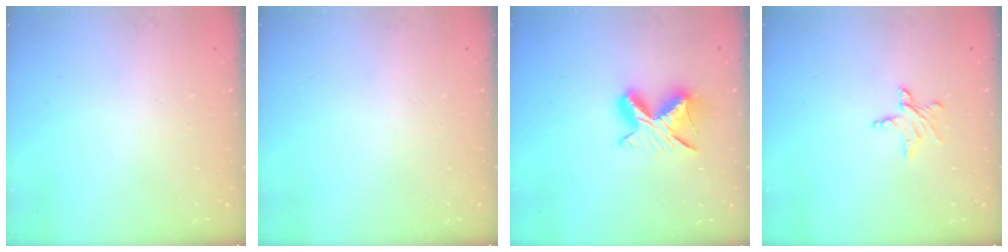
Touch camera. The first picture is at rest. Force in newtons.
{"total": 0.0}
{"total": 9.2, "press": 9.1, "slide": 1.0}
{"total": 5.9, "press": 5.8, "slide": 0.5}